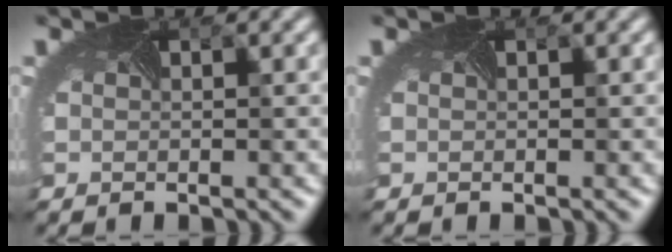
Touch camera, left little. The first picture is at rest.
{"total": 0.0}